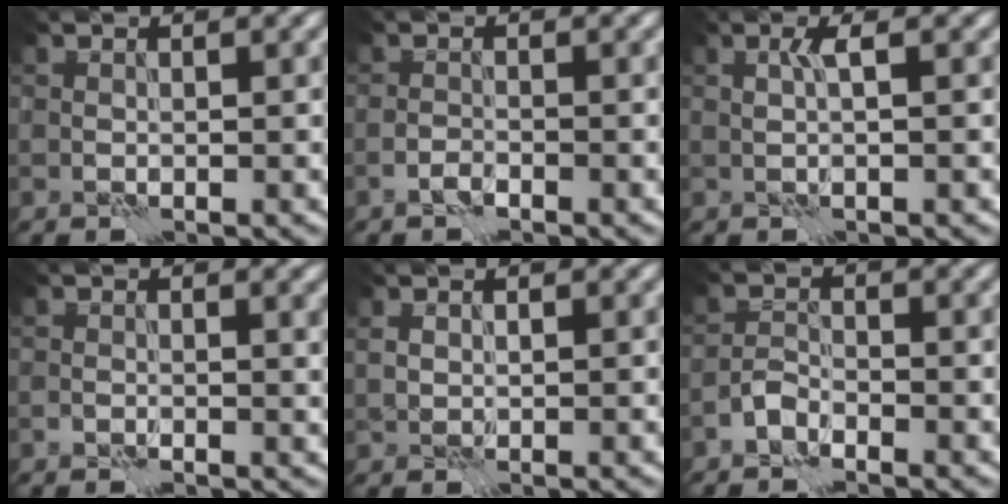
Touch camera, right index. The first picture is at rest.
{"total": 0.9, "force": [-0.8, 0.0, 0.3], "torque": [-0.007, 0.004, -0.018]}
{"total": 1.1, "force": [0.5, -0.7, 0.7], "torque": [-0.016, 0.002, 0.011]}
{"total": 1.3, "force": [0.0, 0.5, 1.2], "torque": [-0.018, -0.007, -0.001]}
{"total": 0.6, "force": [0.6, -0.1, -0.1], "torque": [-0.004, 0.000, 0.017]}
{"total": 1.2, "force": [-1.2, 0.2, 0.3], "torque": [-0.006, 0.007, -0.026]}